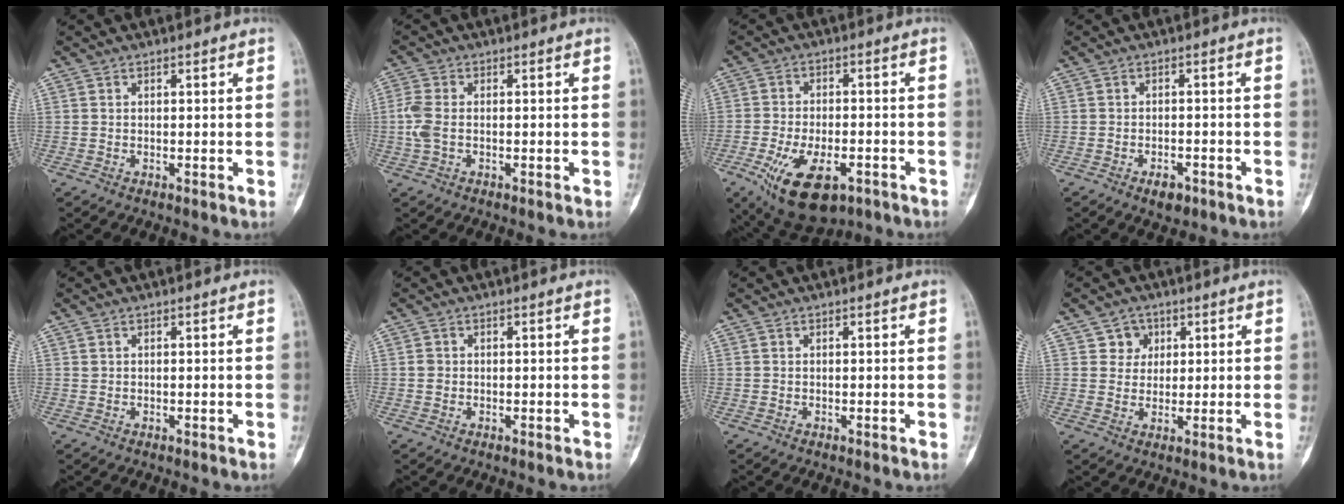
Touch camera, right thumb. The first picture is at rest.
{"total": 4.2, "force": [-0.3, 2.5, 3.4], "torque": [-0.100, 0.005, -0.011]}
{"total": 14.6, "force": [-7.0, 7.0, 10.7], "torque": [-0.195, 0.013, -0.101]}
{"total": 3.2, "force": [-1.9, 1.5, 2.1], "torque": [-0.030, 0.007, -0.026]}
{"total": 0.5, "force": [0.2, 0.4, 0.2], "torque": [-0.001, 0.001, 0.005]}
{"total": 1.2, "force": [0.0, 1.1, 0.5], "torque": [-0.006, 0.003, 0.003]}
{"total": 0.0}
{"total": 4.1, "force": [1.7, 3.6, 0.7], "torque": [0.016, -0.003, 0.023]}